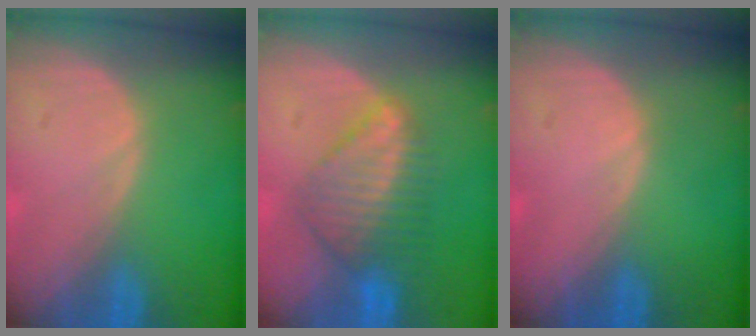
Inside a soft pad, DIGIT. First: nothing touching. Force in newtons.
{"total": 6.7, "press": 6.6, "slide": 1.3}
{"total": 0.6, "press": 0.1, "slide": 0.6}